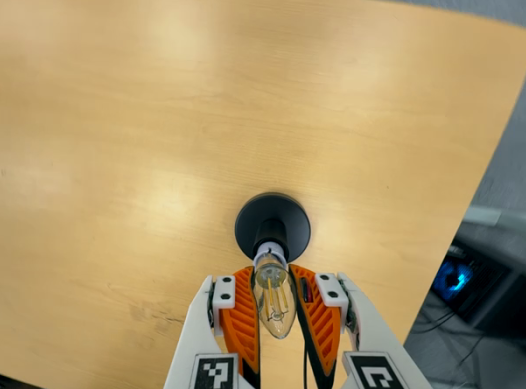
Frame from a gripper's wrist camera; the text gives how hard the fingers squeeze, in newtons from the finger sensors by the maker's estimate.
{"total": 20.5, "left": 19.4, "right": 21.6}